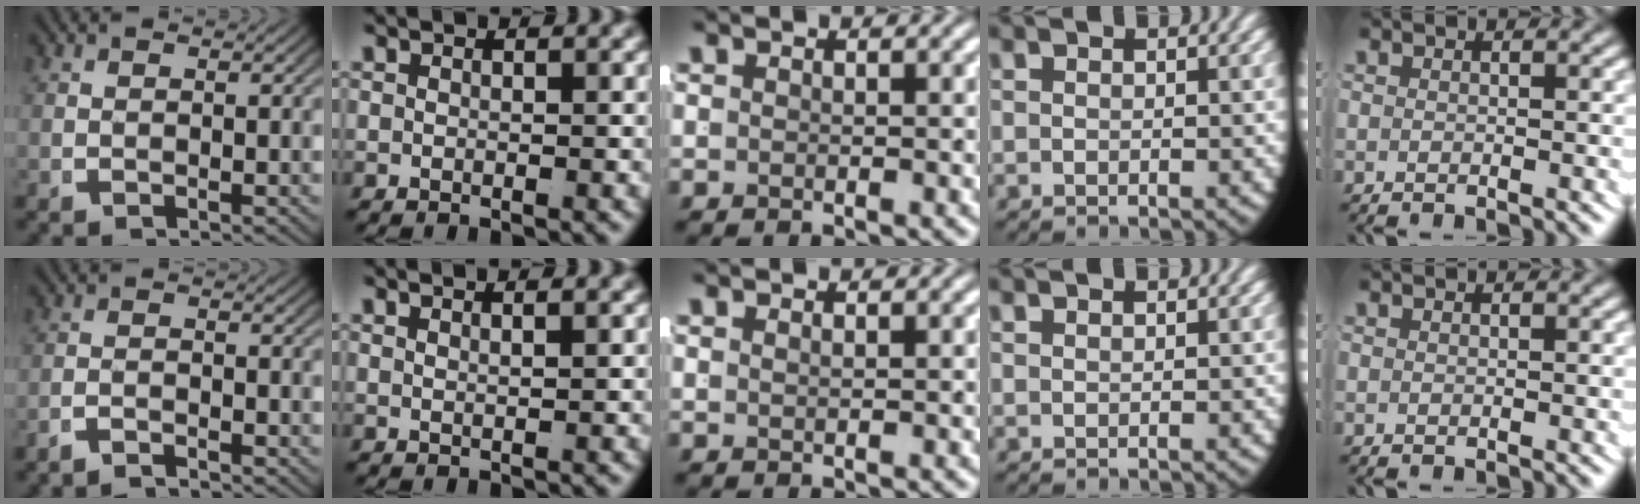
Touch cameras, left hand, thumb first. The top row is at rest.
{"thumb": {"total": 2.0, "force": [-2.0, 0.3, 0.3], "torque": [-0.001, -0.002, -0.042]}, "index": {"total": 1.3, "force": [0.9, -0.8, 0.4], "torque": [-0.006, -0.004, 0.024]}, "middle": {"total": 0.9, "force": [0.3, -0.9, 0.1], "torque": [0.006, -0.003, 0.011]}, "ring": {"total": 0.5, "force": [0.4, -0.3, 0.1], "torque": [0.000, -0.004, 0.012]}}